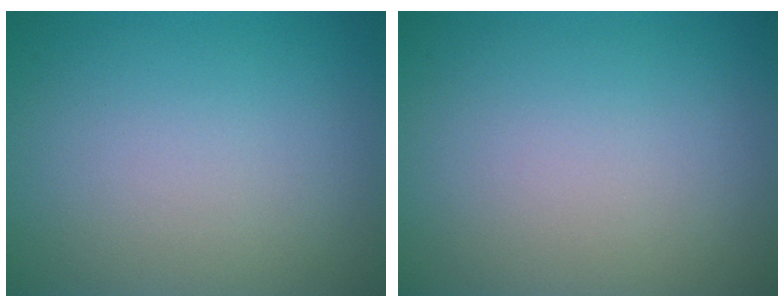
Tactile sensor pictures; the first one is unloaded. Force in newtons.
{"total": 0.0}